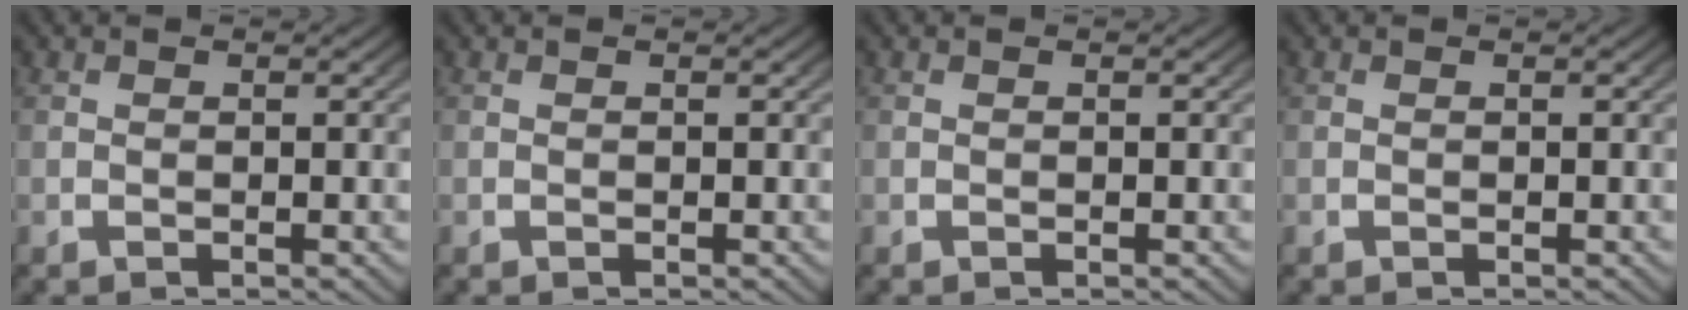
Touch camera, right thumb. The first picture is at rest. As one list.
[{"total": 0.0}, {"total": 0.0}, {"total": 0.0}]